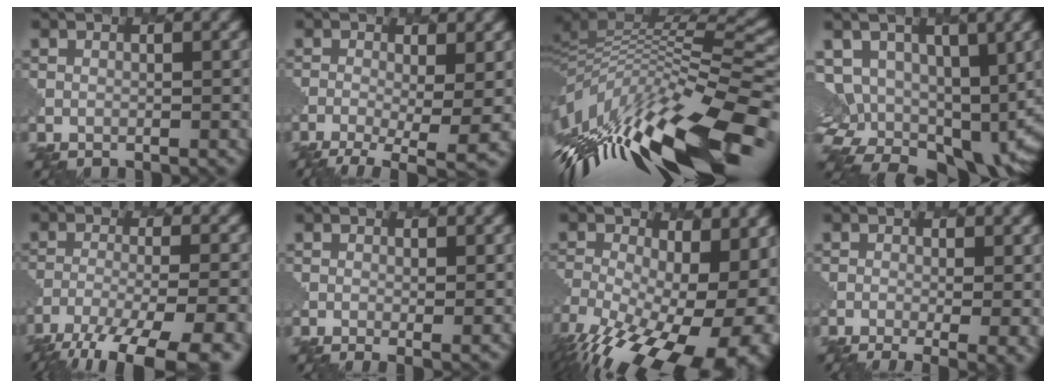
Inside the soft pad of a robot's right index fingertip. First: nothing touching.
{"total": 4.9, "force": [-1.8, 1.4, 4.3], "torque": [-0.087, -0.015, -0.033]}
{"total": 14.5, "force": [-5.1, 5.6, 12.3], "torque": [-0.252, 0.017, -0.091]}
{"total": 10.7, "force": [1.1, 7.8, 7.2], "torque": [-0.122, 0.003, 0.030]}
{"total": 11.9, "force": [-9.1, 2.9, 7.1], "torque": [-0.141, -0.034, -0.134]}
{"total": 2.1, "force": [0.3, 0.6, 2.0], "torque": [-0.031, -0.004, 0.008]}
{"total": 18.9, "force": [-6.6, 9.7, 14.9], "torque": [-0.250, -0.048, -0.076]}
{"total": 6.1, "force": [-1.4, 2.5, 5.4], "torque": [-0.067, -0.002, -0.006]}